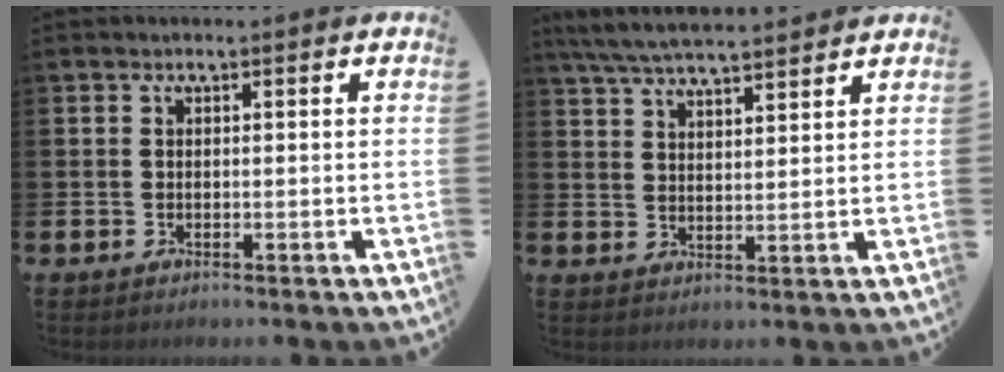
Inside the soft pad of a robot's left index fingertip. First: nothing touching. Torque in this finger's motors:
{"motor_torque": [1.06, -1.08, 0.18, 0.08]}